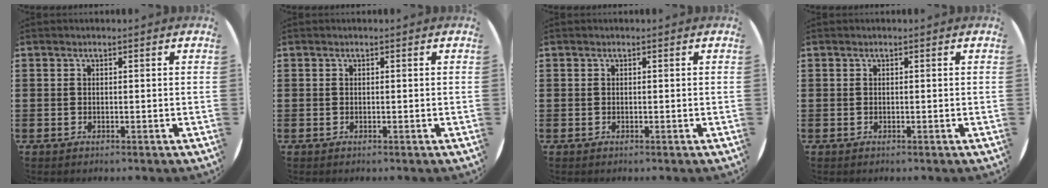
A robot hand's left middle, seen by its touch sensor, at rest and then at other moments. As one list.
[{"total": 0.0}, {"total": 0.0}, {"total": 0.0}]